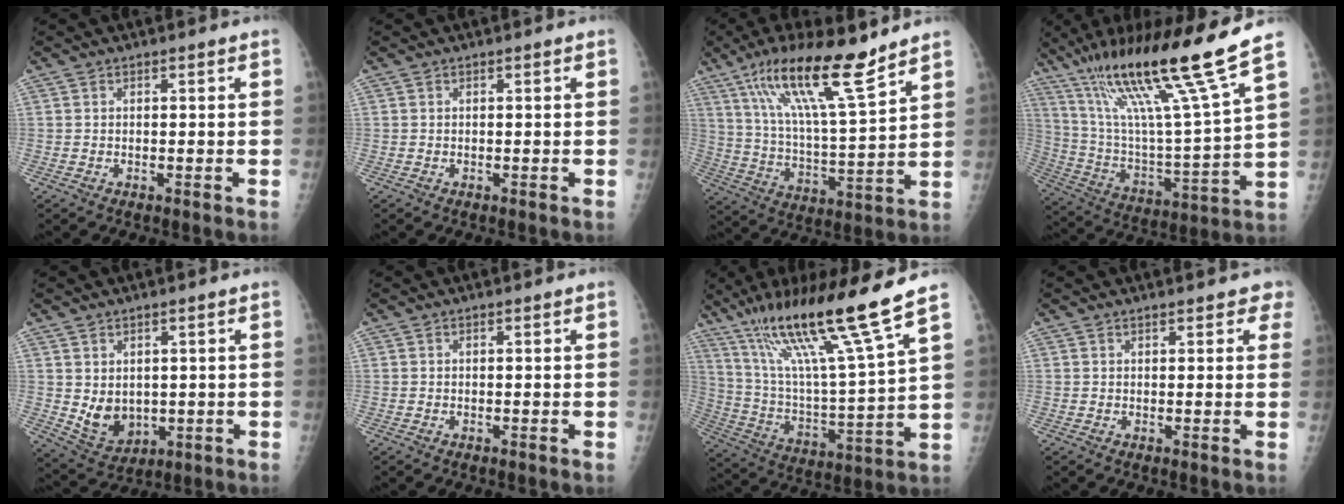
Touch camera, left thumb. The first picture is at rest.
{"total": 0.0}
{"total": 18.3, "force": [12.4, 2.5, 13.2], "torque": [-0.224, -0.058, 0.224]}
{"total": 23.2, "force": [16.1, -0.1, 16.7], "torque": [-0.271, -0.071, 0.291]}
{"total": 6.9, "force": [0.4, 5.4, 4.3], "torque": [-0.054, -0.020, 0.031]}
{"total": 0.0}
{"total": 21.1, "force": [14.5, 0.2, 15.3], "torque": [-0.252, -0.062, 0.263]}
{"total": 3.1, "force": [2.4, 1.4, 1.3], "torque": [0.014, -0.003, 0.020]}